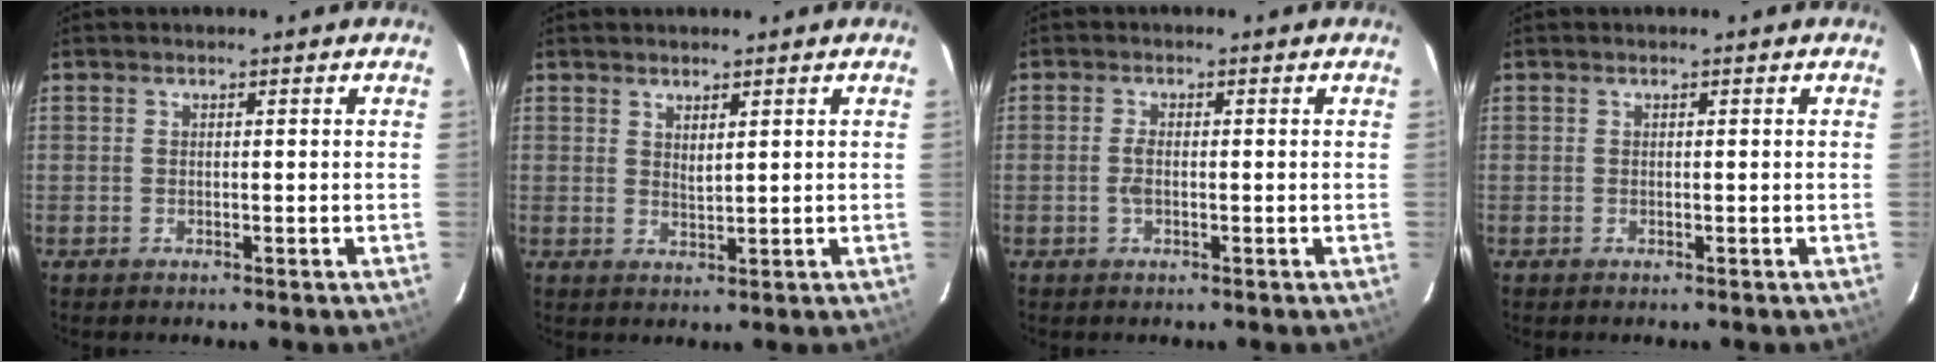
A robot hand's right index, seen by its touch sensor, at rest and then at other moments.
{"total": 1.9, "force": [1.3, 0.5, 1.3], "torque": [-0.022, -0.003, 0.023]}
{"total": 2.0, "force": [-0.4, 0.8, 1.7], "torque": [-0.038, 0.001, -0.008]}
{"total": 0.0}